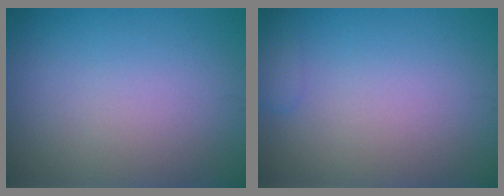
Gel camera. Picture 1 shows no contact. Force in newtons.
{"total": 1.1, "press": 1.1, "slide": 0.1}